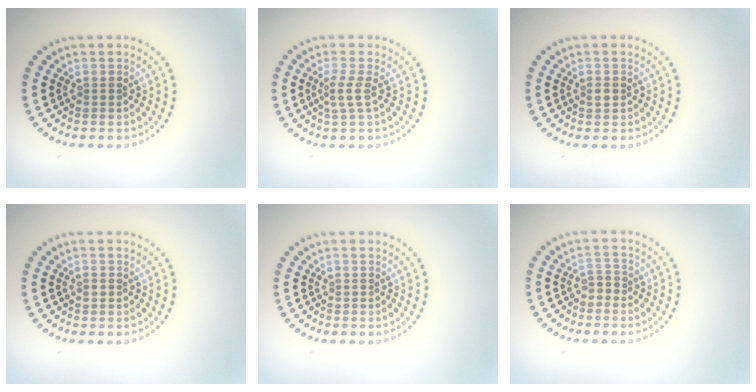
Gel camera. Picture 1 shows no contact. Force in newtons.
{"total": 1.8, "press": 1.3, "slide": 1.2}
{"total": 0.8, "press": 0.7, "slide": 0.3}
{"total": 0.8, "press": 0.8, "slide": 0.2}
{"total": 0.0}
{"total": 1.1, "press": 0.8, "slide": 0.7}